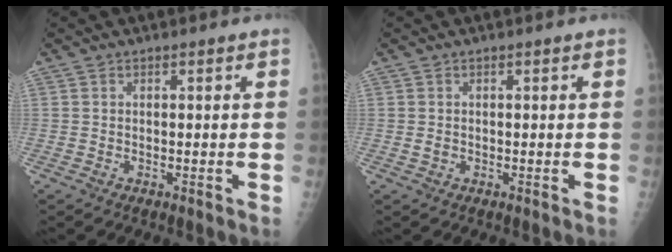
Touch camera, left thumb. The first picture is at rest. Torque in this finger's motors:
{"motor_torque": [-0.03, -0.01, -0.06, -0.08, 0.00]}